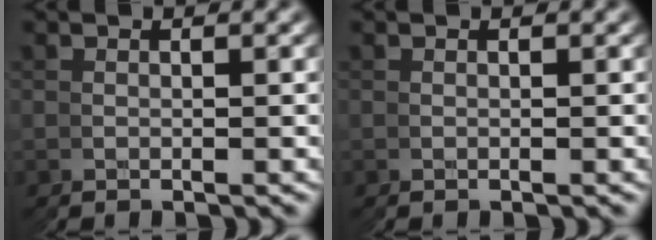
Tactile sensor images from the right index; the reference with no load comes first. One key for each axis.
{"total": 0.0}